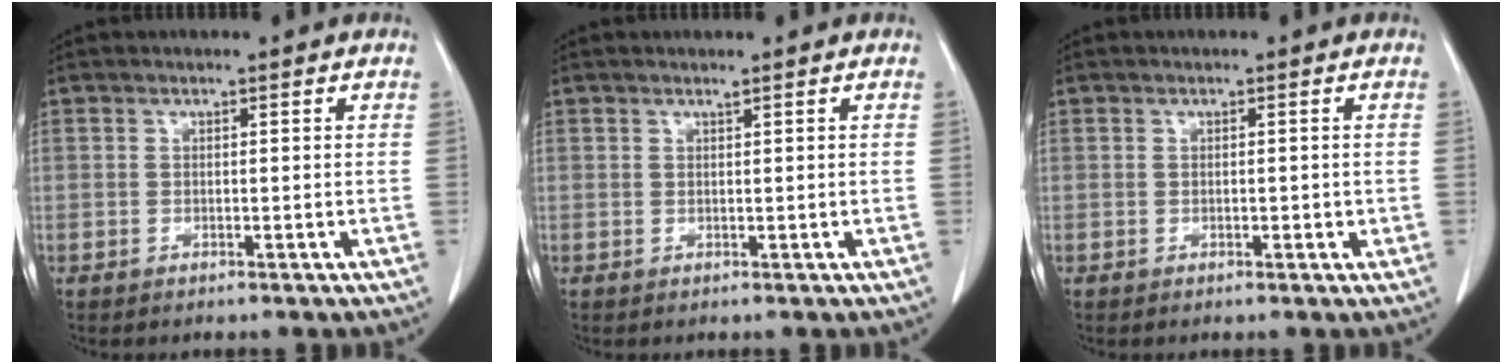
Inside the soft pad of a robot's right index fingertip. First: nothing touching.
{"total": 0.6, "force": [0.4, 0.2, 0.3], "torque": [-0.009, 0.001, 0.011]}
{"total": 1.8, "force": [-0.2, 1.1, 1.5], "torque": [-0.031, 0.003, 0.001]}